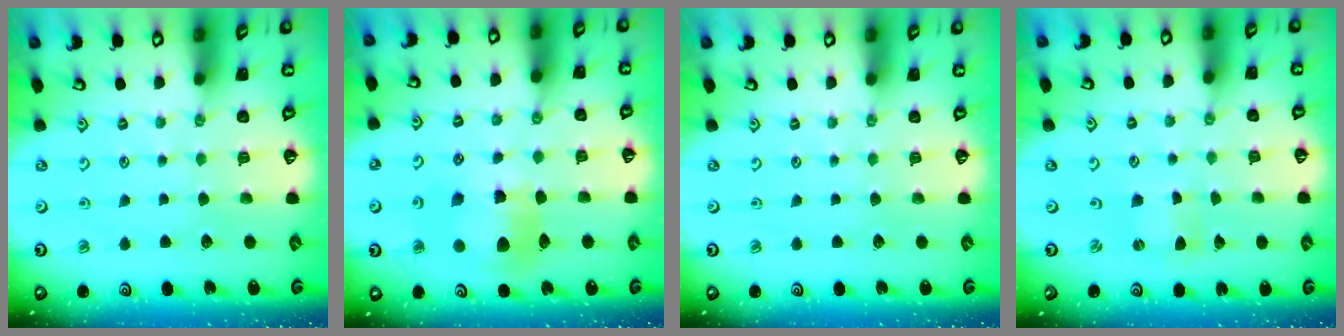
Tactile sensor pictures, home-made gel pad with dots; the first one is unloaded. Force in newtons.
{"total": 10.5, "press": 10.5, "slide": 1.2}
{"total": 0.0}
{"total": 0.0}